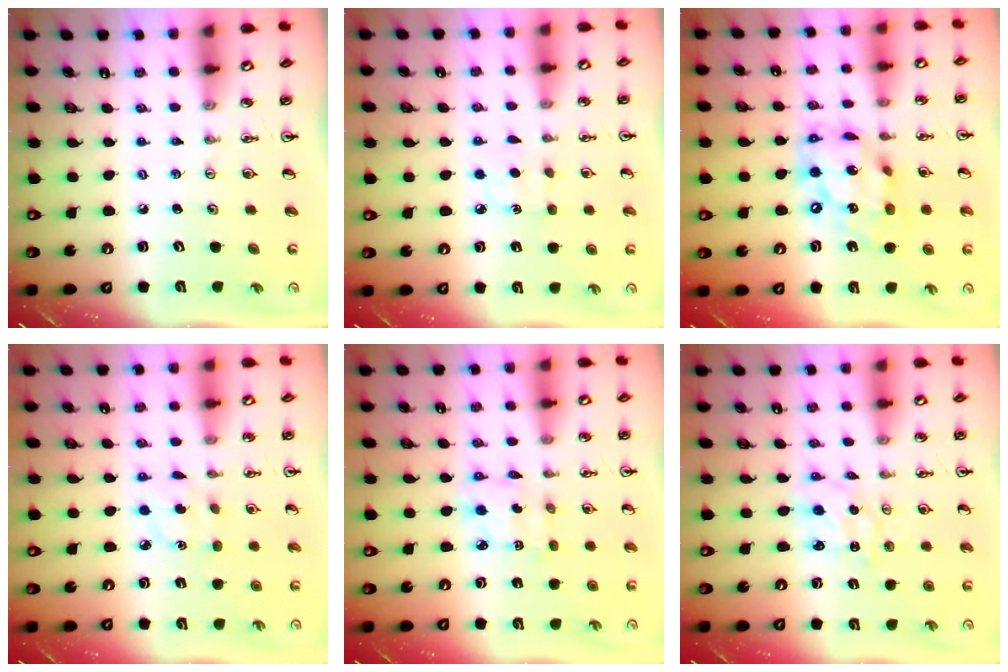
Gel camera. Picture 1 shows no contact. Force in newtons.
{"total": 5.0, "press": 4.9, "slide": 0.6}
{"total": 14.6, "press": 14.6, "slide": 1.1}
{"total": 3.8, "press": 3.8, "slide": 0.6}
{"total": 2.4, "press": 2.4, "slide": 0.2}
{"total": 1.5, "press": 1.5, "slide": 0.1}